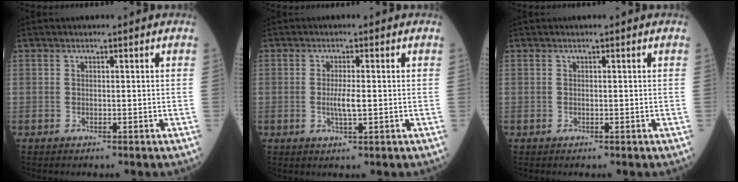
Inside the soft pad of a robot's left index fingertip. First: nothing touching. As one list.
[{"total": 2.9, "force": [-0.3, 0.4, 2.9], "torque": [-0.059, -0.004, -0.004]}, {"total": 0.0}]